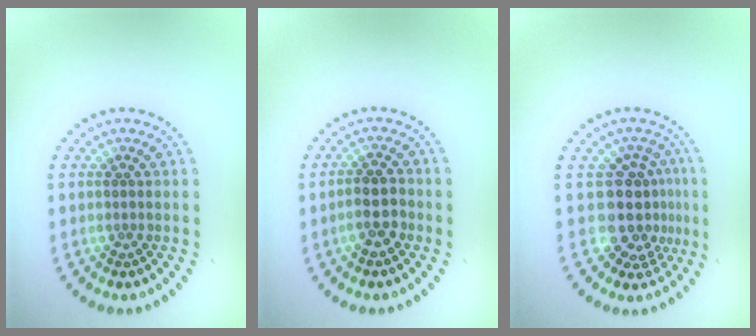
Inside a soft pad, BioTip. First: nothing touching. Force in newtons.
{"total": 2.8, "press": 2.7, "slide": 0.8}
{"total": 4.3, "press": 3.3, "slide": 2.7}